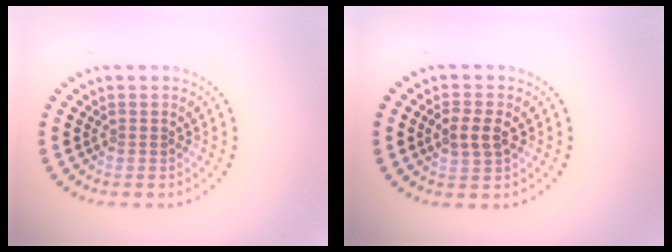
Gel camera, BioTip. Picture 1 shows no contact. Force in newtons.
{"total": 2.4, "press": 2.4, "slide": 0.3}